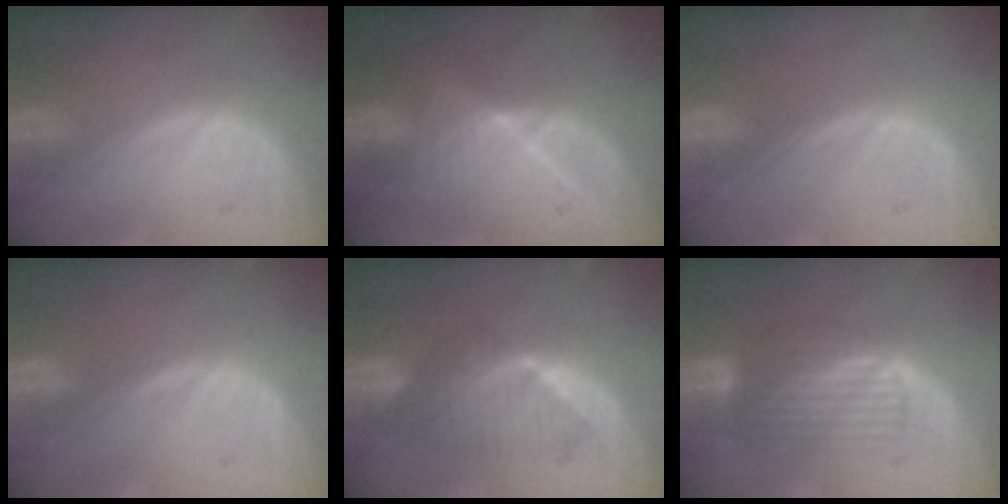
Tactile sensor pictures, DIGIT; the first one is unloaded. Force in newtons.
{"total": 8.3, "press": 7.6, "slide": 3.5}
{"total": 0.0}
{"total": 0.0}
{"total": 6.7, "press": 6.5, "slide": 1.6}
{"total": 7.4, "press": 6.8, "slide": 2.9}